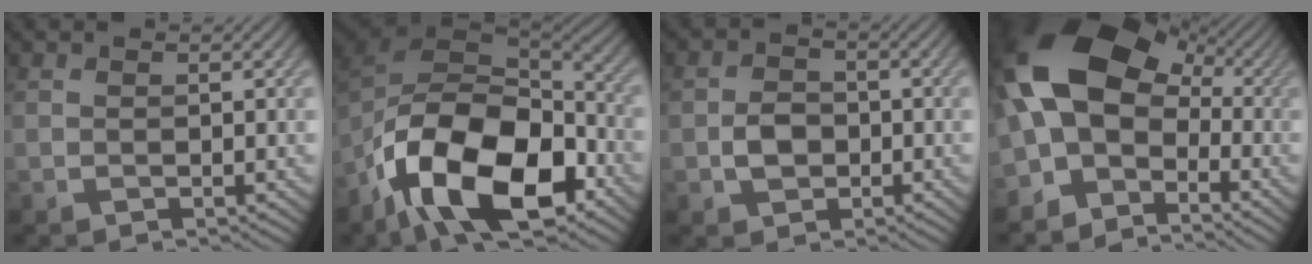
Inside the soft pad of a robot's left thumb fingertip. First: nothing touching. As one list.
[{"total": 18.9, "force": [-9.0, 10.4, 12.9], "torque": [-0.261, -0.037, -0.166]}, {"total": 3.1, "force": [-1.0, 2.4, 1.7], "torque": [-0.032, -0.001, -0.023]}, {"total": 13.5, "force": [-1.2, 9.3, 9.6], "torque": [-0.188, -0.010, -0.035]}]